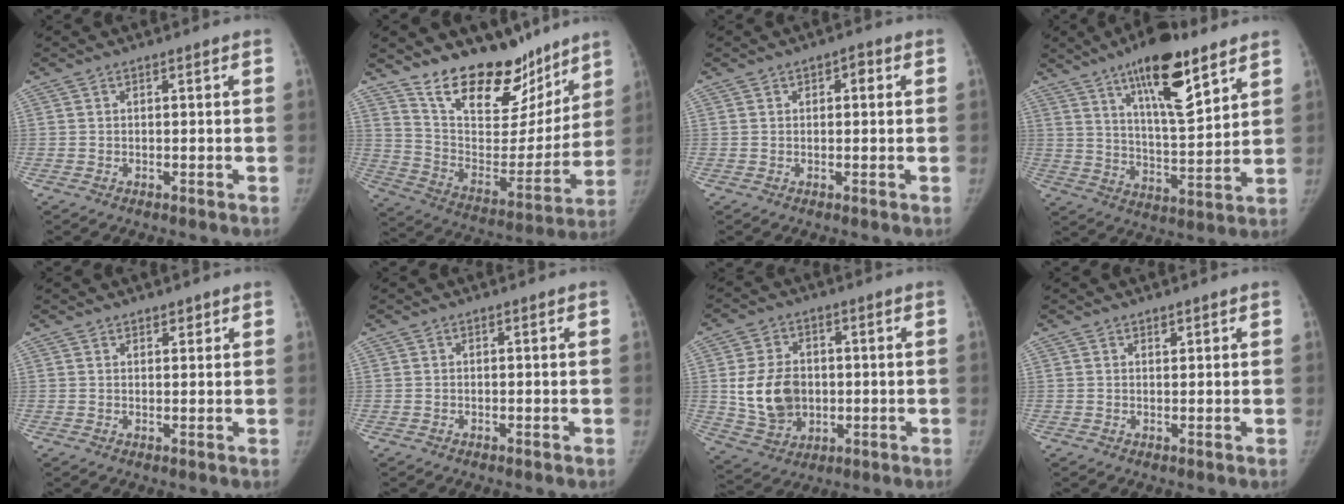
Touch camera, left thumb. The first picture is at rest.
{"total": 22.9, "force": [17.5, 10.6, 10.2], "torque": [-0.108, -0.104, 0.287]}
{"total": 2.2, "force": [0.7, 1.4, 1.5], "torque": [-0.008, 0.003, 0.005]}
{"total": 16.8, "force": [10.1, 4.8, 12.5], "torque": [-0.180, -0.057, 0.169]}
{"total": 1.7, "force": [1.3, 0.9, 0.6], "torque": [0.005, -0.008, 0.017]}
{"total": 0.0}
{"total": 11.7, "force": [0.1, 9.1, 7.4], "torque": [-0.106, -0.004, 0.015]}
{"total": 1.0, "force": [0.8, 0.5, 0.4], "torque": [0.000, -0.006, 0.011]}